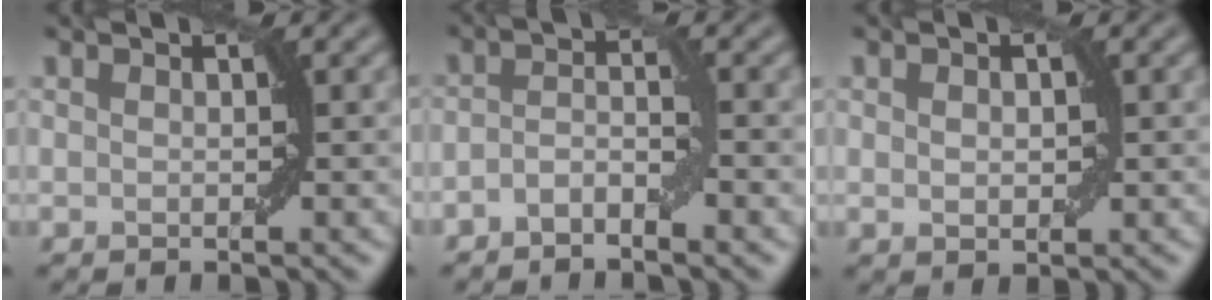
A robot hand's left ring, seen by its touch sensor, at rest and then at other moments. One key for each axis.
{"total": 2.0, "fx": -1.3, "fy": 0.6, "fz": 1.4, "tx": -0.029, "ty": 0.008, "tz": -0.029}
{"total": 1.4, "fx": 0.2, "fy": 0.8, "fz": 1.1, "tx": -0.017, "ty": 0.002, "tz": 0.007}